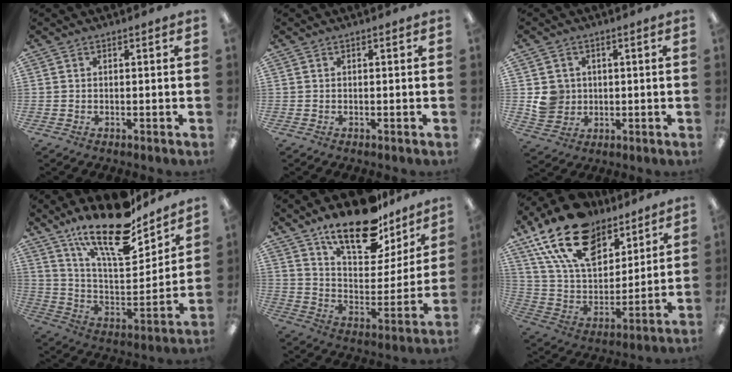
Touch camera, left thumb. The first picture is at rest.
{"total": 0.0}
{"total": 6.3, "force": [0.6, 6.1, 1.6], "torque": [-0.019, 0.007, 0.016]}
{"total": 21.9, "force": [16.1, 7.4, 12.8], "torque": [-0.216, -0.105, 0.276]}
{"total": 19.9, "force": [14.8, 8.5, 10.3], "torque": [-0.163, -0.096, 0.257]}
{"total": 21.7, "force": [13.9, 12.1, 11.5], "torque": [-0.223, -0.072, 0.253]}